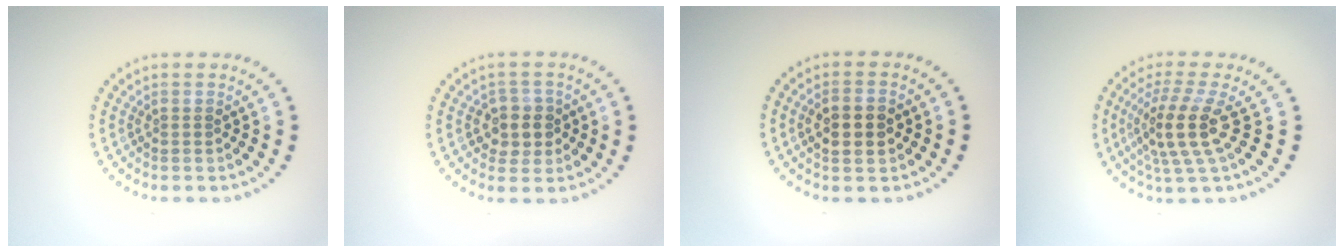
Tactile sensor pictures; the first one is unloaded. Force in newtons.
{"total": 2.6, "press": 2.5, "slide": 0.8}
{"total": 2.9, "press": 2.9, "slide": 0.2}
{"total": 4.3, "press": 3.3, "slide": 2.8}